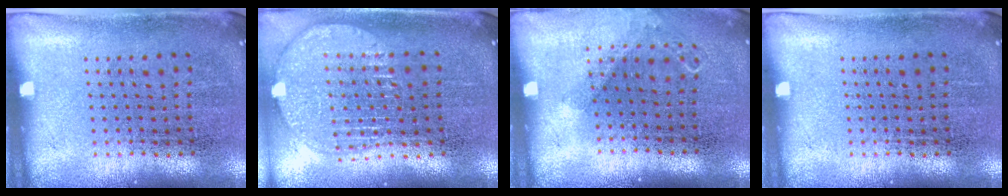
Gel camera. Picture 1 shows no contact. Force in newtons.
{"total": 1.9, "press": 1.6, "slide": 1.0}
{"total": 0.8, "press": 0.8, "slide": 0.3}
{"total": 0.0}